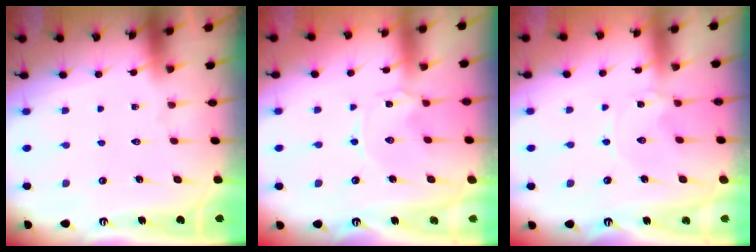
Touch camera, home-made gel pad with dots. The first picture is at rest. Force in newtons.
{"total": 0.0}
{"total": 1.2, "press": 1.2, "slide": 0.3}